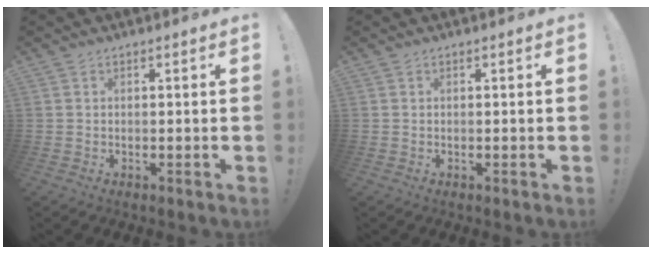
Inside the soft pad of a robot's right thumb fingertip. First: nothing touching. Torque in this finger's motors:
{"motor_torque": [0.00, 0.00, -0.08, 0.08, 0.00]}